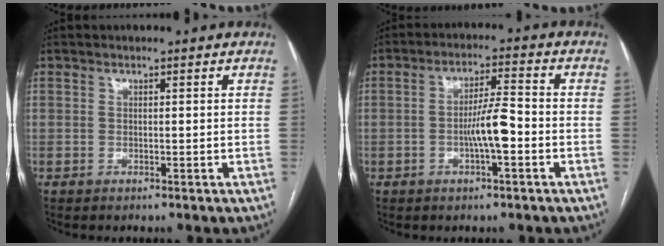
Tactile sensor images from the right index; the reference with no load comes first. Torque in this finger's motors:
{"motor_torque": [0.90, -0.10, 0.17, 0.12]}